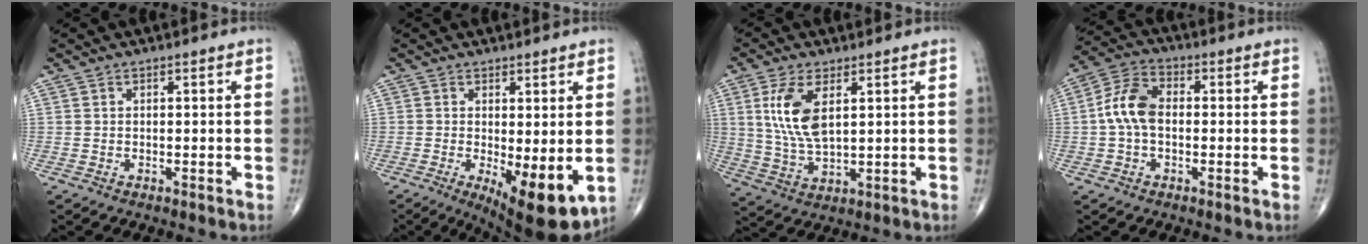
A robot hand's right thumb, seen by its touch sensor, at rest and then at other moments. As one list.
[{"total": 10.6, "force": [-2.2, 3.6, 9.8], "torque": [-0.135, -0.025, -0.022]}, {"total": 9.8, "force": [2.9, 4.4, 8.2], "torque": [-0.170, -0.013, 0.065]}, {"total": 8.1, "force": [-0.3, 5.1, 6.3], "torque": [-0.124, 0.025, -0.016]}]